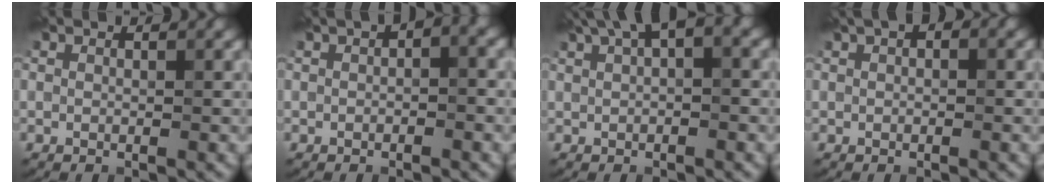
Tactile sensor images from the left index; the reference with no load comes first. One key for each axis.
{"total": 2.3, "fx": 0.3, "fy": 1.0, "fz": 2.1, "tx": -0.023, "ty": 0.014, "tz": 0.002}
{"total": 4.6, "fx": 2.4, "fy": 1.5, "fz": 3.7, "tx": -0.061, "ty": 0.020, "tz": 0.038}
{"total": 1.7, "fx": 0.7, "fy": 0.9, "fz": 1.3, "tx": -0.015, "ty": 0.010, "tz": 0.005}